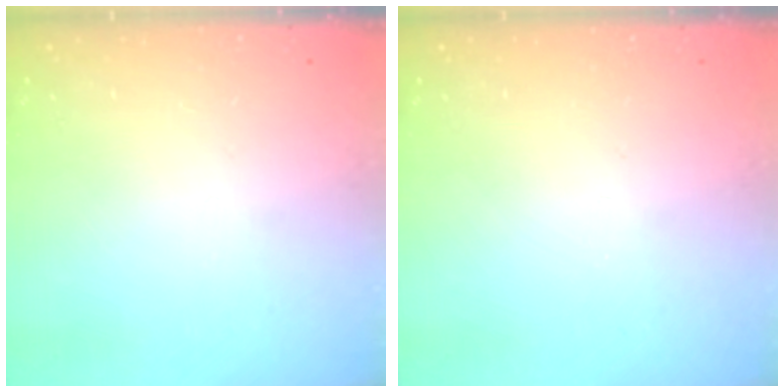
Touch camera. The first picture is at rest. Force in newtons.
{"total": 0.0}